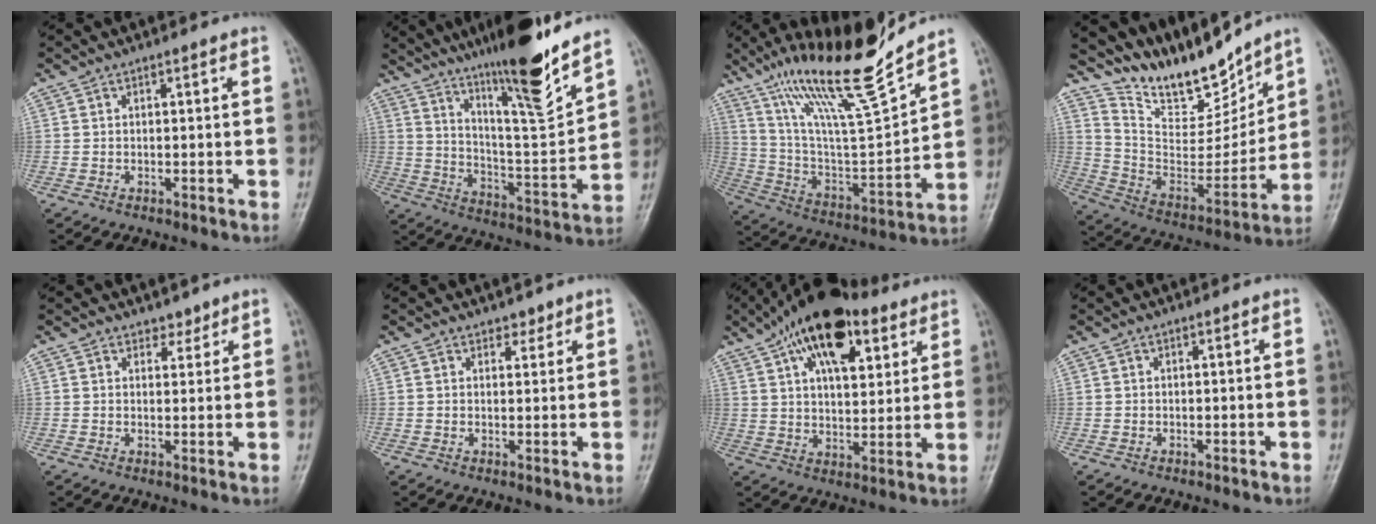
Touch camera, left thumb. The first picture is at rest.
{"total": 19.6, "force": [14.7, 1.6, 12.8], "torque": [-0.175, -0.089, 0.248]}
{"total": 21.2, "force": [15.9, 2.1, 13.8], "torque": [-0.212, -0.077, 0.291]}
{"total": 17.9, "force": [15.8, 5.0, 6.8], "torque": [-0.076, -0.094, 0.290]}
{"total": 2.4, "force": [2.0, 1.3, 0.3], "torque": [0.015, -0.013, 0.025]}
{"total": 2.1, "force": [1.7, 1.1, 0.5], "torque": [0.011, -0.011, 0.021]}
{"total": 17.3, "force": [9.2, 8.4, 12.0], "torque": [-0.164, -0.018, 0.148]}
{"total": 0.0}